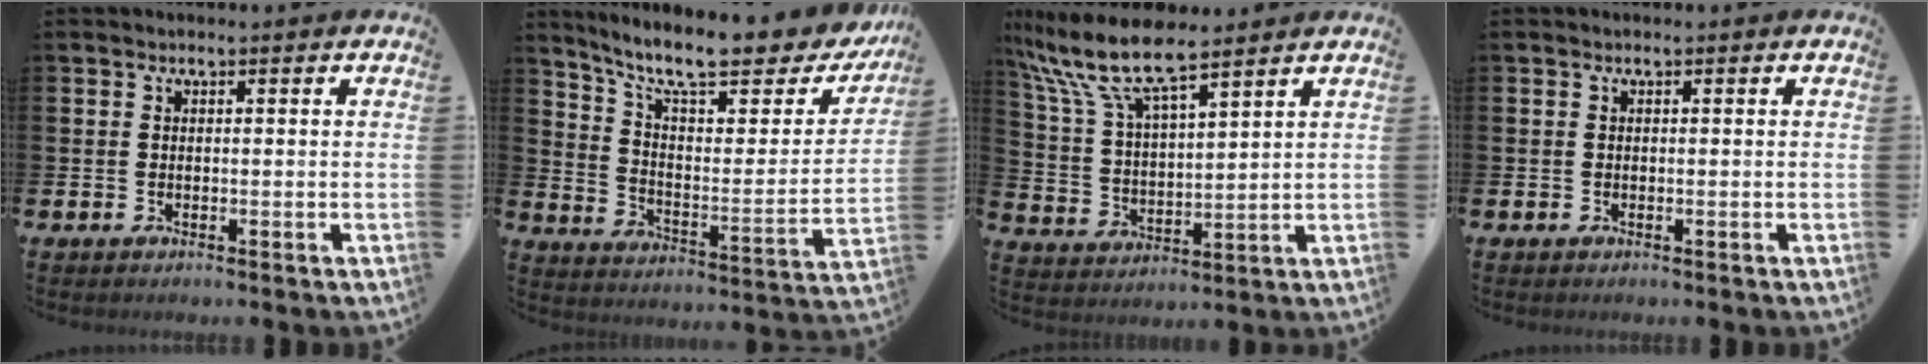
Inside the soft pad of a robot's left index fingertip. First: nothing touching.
{"total": 11.2, "force": [9.3, 2.4, 5.7], "torque": [-0.130, -0.068, 0.154]}
{"total": 9.4, "force": [8.2, 1.8, 4.4], "torque": [-0.125, -0.038, 0.143]}
{"total": 0.0}